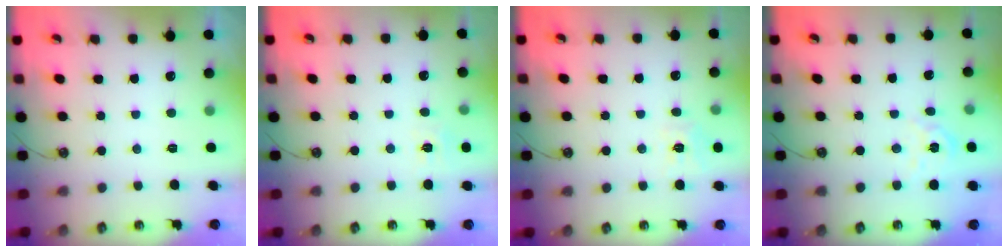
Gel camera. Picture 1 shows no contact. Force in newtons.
{"total": 6.0, "press": 5.9, "slide": 0.6}
{"total": 7.8, "press": 7.8, "slide": 0.6}
{"total": 4.1, "press": 4.1, "slide": 0.6}